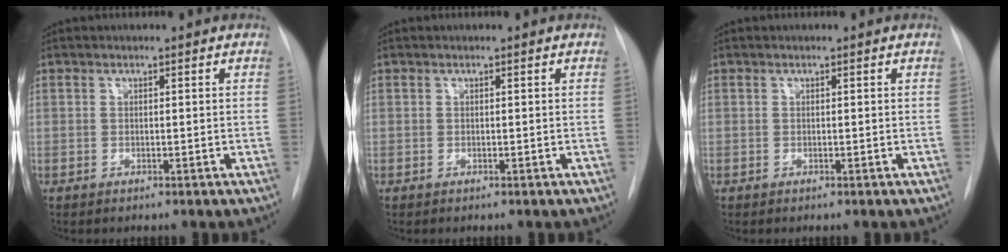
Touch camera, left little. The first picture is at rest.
{"total": 0.0}
{"total": 0.0}